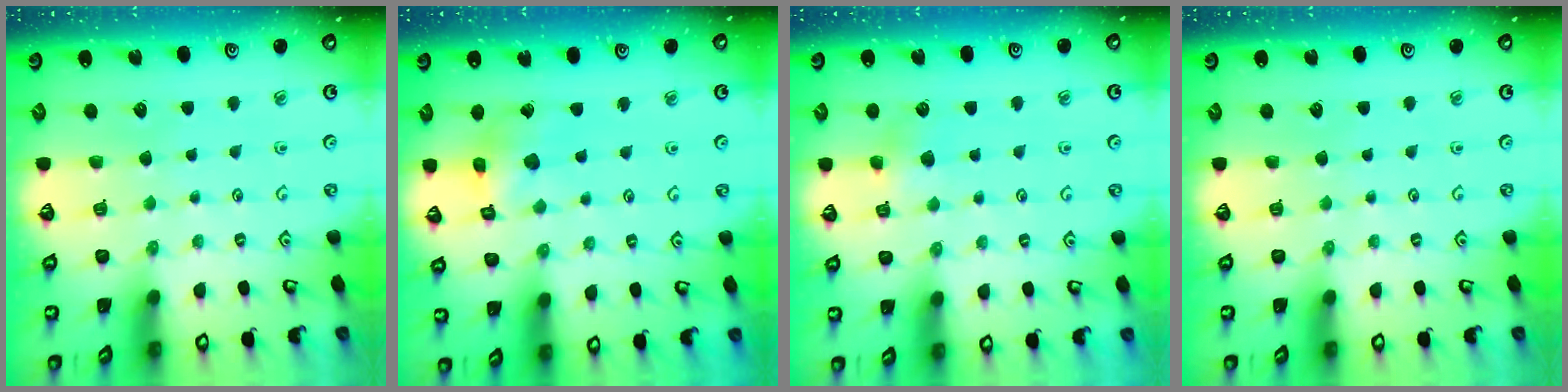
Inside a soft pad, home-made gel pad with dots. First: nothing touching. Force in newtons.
{"total": 7.2, "press": 7.2, "slide": 0.6}
{"total": 4.8, "press": 4.7, "slide": 0.3}
{"total": 0.0}